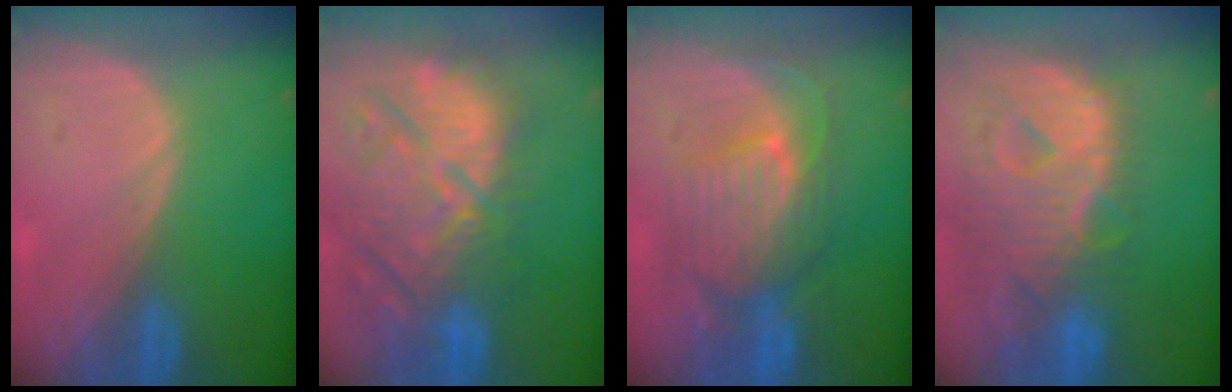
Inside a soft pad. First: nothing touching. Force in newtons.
{"total": 14.0, "press": 12.5, "slide": 6.2}
{"total": 9.3, "press": 8.7, "slide": 3.3}
{"total": 12.9, "press": 11.0, "slide": 6.8}